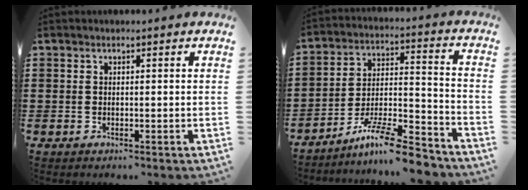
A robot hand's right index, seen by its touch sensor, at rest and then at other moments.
{"total": 11.2, "force": [-9.3, 1.2, 6.1], "torque": [-0.093, 0.026, -0.175]}